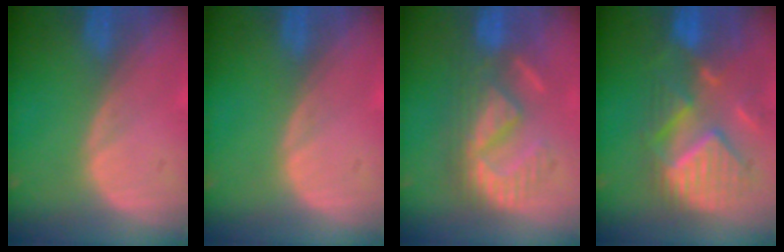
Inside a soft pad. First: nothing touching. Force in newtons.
{"total": 0.0}
{"total": 8.7, "press": 8.5, "slide": 1.7}
{"total": 10.6, "press": 9.7, "slide": 4.3}